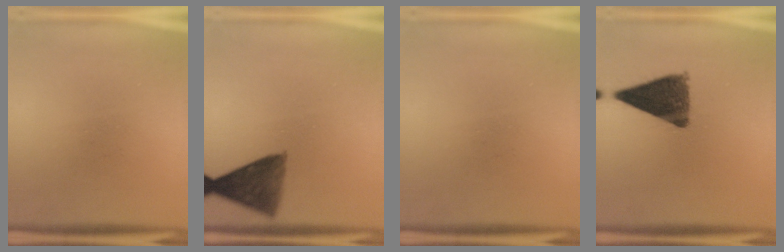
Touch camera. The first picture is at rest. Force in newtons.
{"total": 8.6}
{"total": 0.0}
{"total": 11.0}